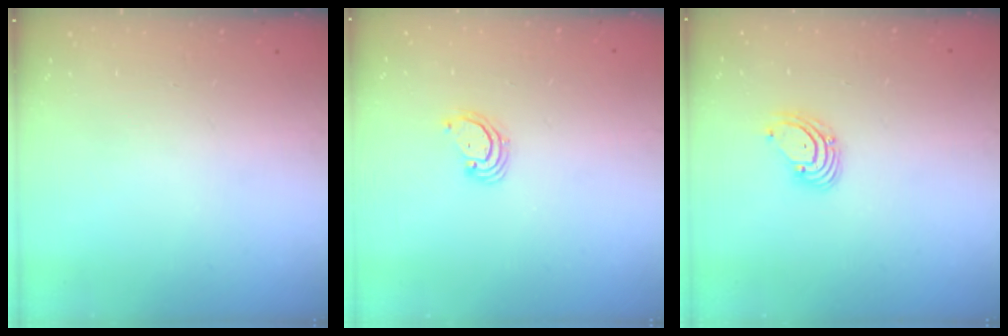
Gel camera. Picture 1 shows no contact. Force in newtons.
{"total": 2.4, "press": 2.4, "slide": 0.2}
{"total": 2.7, "press": 2.7, "slide": 0.3}